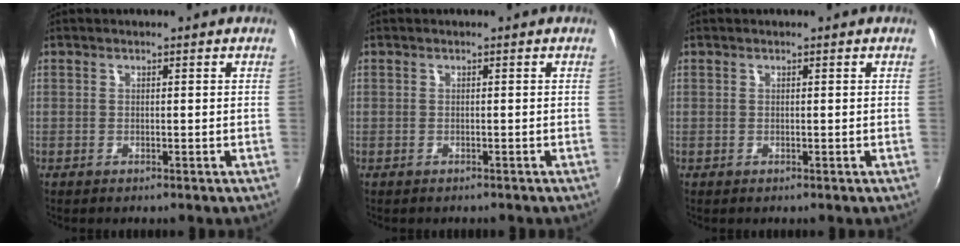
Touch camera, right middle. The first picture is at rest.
{"total": 0.9, "force": [-0.7, 0.6, 0.0], "torque": [-0.004, 0.000, -0.009]}
{"total": 0.0}